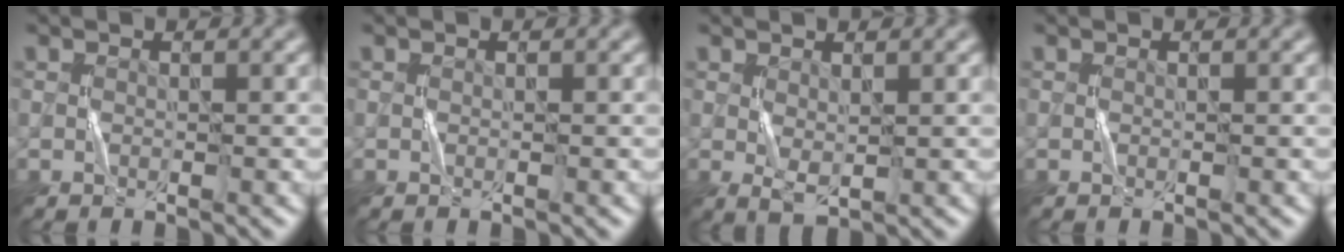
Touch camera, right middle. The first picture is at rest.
{"total": 0.0}
{"total": 1.4, "force": [0.6, 0.5, 1.2], "torque": [-0.024, -0.002, 0.016]}
{"total": 0.0}